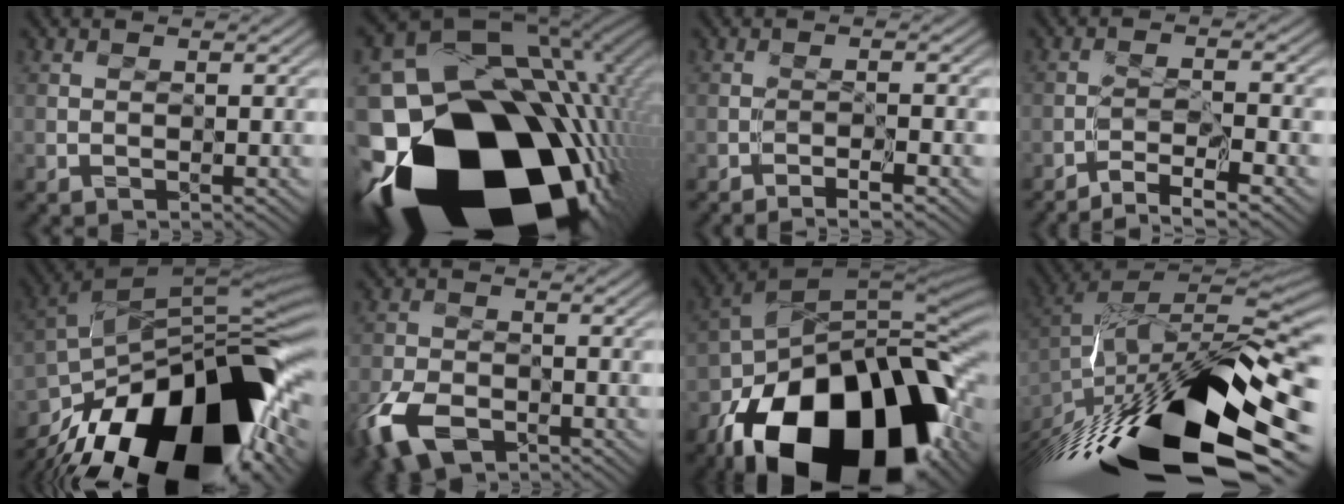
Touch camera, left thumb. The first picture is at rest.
{"total": 23.2, "force": [-9.2, 14.9, 15.2], "torque": [-0.287, -0.073, -0.101]}
{"total": 2.5, "force": [-1.8, -0.1, 1.8], "torque": [-0.036, 0.007, -0.032]}
{"total": 4.9, "force": [-3.9, 0.2, 3.0], "torque": [-0.052, 0.008, -0.070]}
{"total": 20.9, "force": [-11.6, 9.1, 14.8], "torque": [-0.267, -0.008, -0.176]}
{"total": 8.2, "force": [-4.8, 4.4, 4.9], "torque": [-0.123, -0.015, -0.100]}
{"total": 21.8, "force": [-11.4, 11.3, 14.7], "torque": [-0.284, -0.047, -0.156]}
{"total": 18.8, "force": [-8.5, 6.8, 15.3], "torque": [-0.302, -0.020, -0.141]}